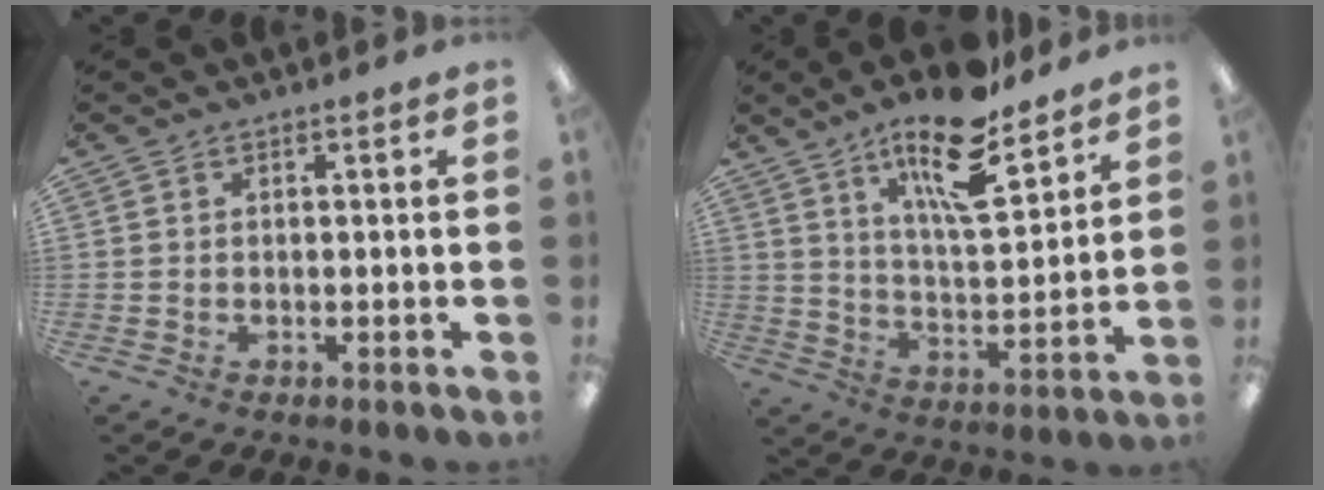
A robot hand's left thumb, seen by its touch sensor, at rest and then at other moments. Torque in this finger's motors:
{"motor_torque": [0.63, 0.21, 1.74, -1.03, 0.19]}